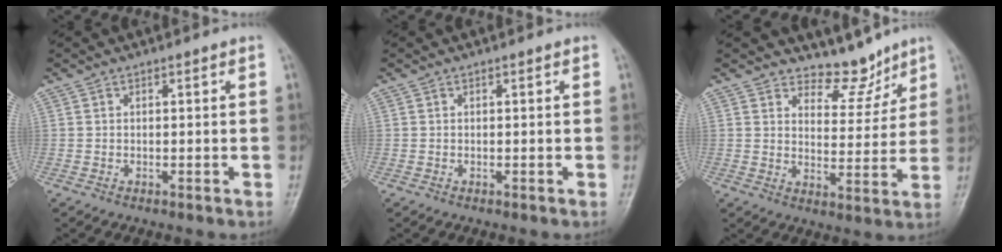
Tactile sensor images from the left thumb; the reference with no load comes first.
{"total": 0.0}
{"total": 7.0, "force": [6.2, 3.2, 1.1], "torque": [0.017, -0.054, 0.102]}